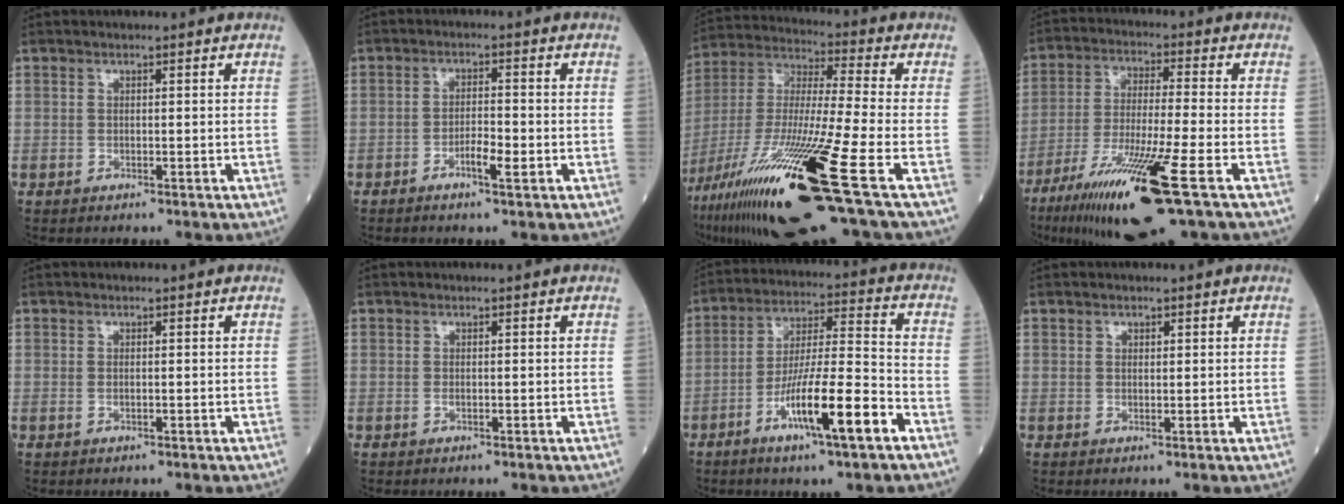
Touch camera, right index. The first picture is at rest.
{"total": 5.4, "force": [-2.2, 1.0, 4.9], "torque": [-0.087, 0.001, -0.039]}
{"total": 26.3, "force": [-12.9, 1.3, 22.9], "torque": [-0.449, -0.062, -0.233]}
{"total": 16.3, "force": [-8.5, 0.4, 13.9], "torque": [-0.263, -0.044, -0.151]}
{"total": 0.6, "force": [-0.1, 0.3, 0.5], "torque": [-0.013, -0.001, -0.001]}
{"total": 0.0}
{"total": 13.6, "force": [-6.4, 0.7, 11.9], "torque": [-0.212, -0.007, -0.114]}
{"total": 0.7, "force": [0.5, 0.5, 0.2], "torque": [0.003, -0.003, 0.005]}